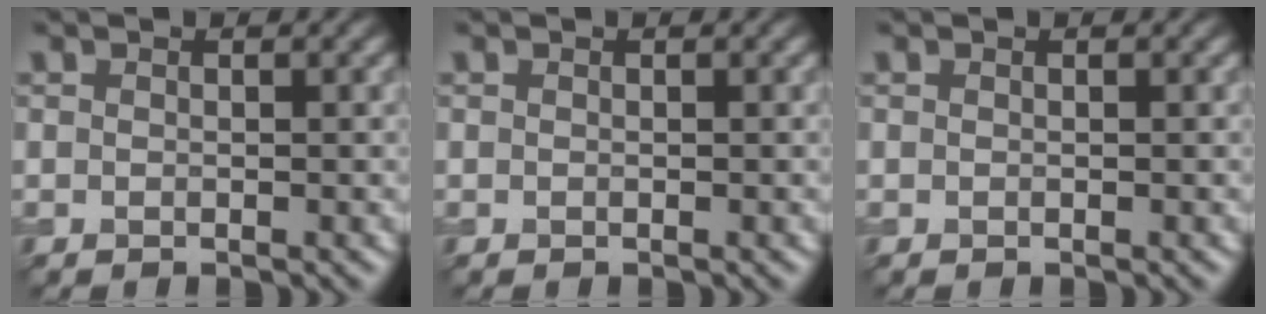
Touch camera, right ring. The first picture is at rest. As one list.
[{"total": 0.0}, {"total": 0.0}]